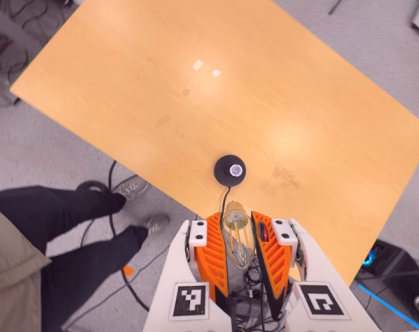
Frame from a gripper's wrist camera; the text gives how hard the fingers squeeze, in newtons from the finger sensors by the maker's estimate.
{"total": 19.6, "left": 22.1, "right": 17.2}